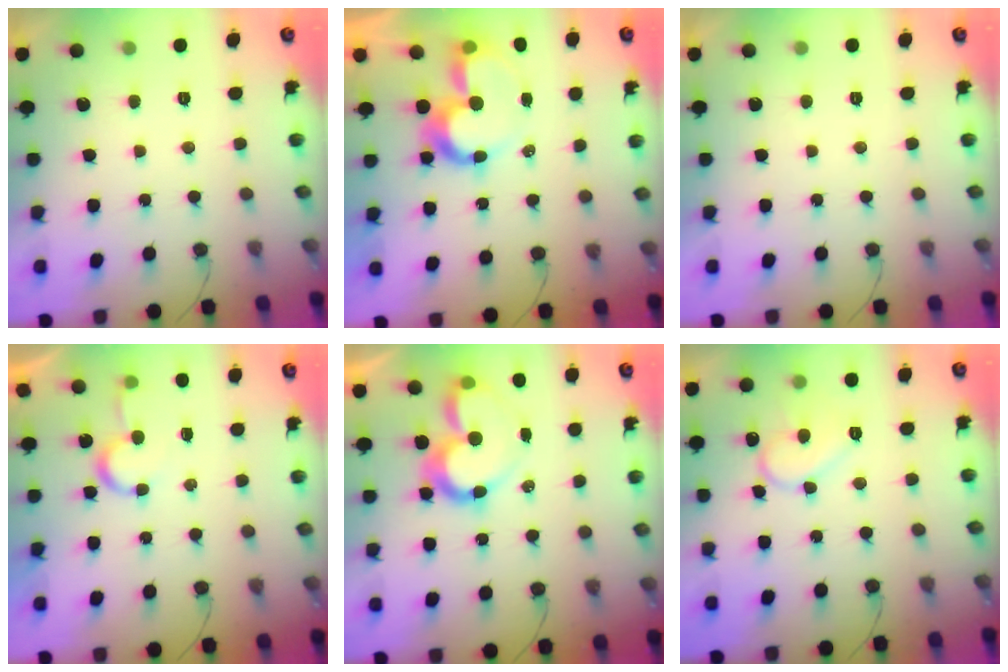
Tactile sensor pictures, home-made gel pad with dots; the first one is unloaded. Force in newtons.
{"total": 10.3, "press": 10.3, "slide": 0.7}
{"total": 2.0, "press": 2.0, "slide": 0.1}
{"total": 5.7, "press": 5.7, "slide": 0.4}
{"total": 10.9, "press": 10.9, "slide": 1.0}
{"total": 10.5, "press": 10.5, "slide": 1.0}